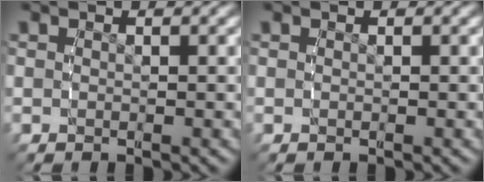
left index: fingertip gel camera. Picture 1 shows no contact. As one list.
[{"total": 0.0}]